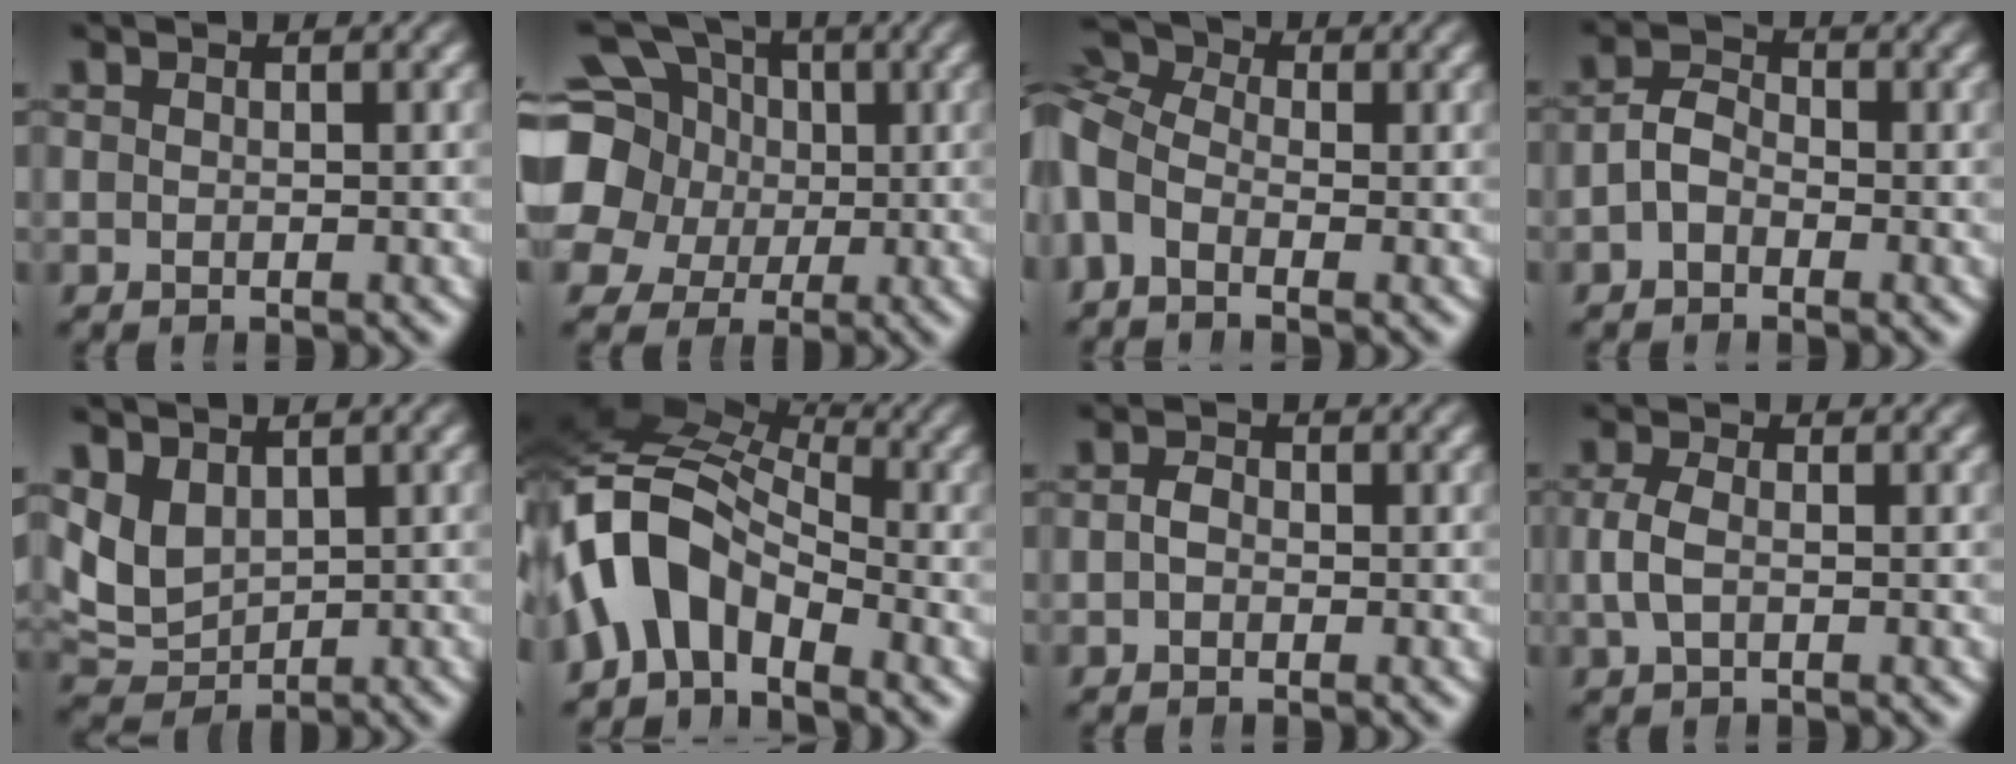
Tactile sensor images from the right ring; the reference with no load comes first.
{"total": 13.8, "force": [2.1, 12.0, 6.5], "torque": [-0.146, -0.023, 0.027]}
{"total": 7.3, "force": [1.1, 6.0, 3.9], "torque": [-0.080, 0.007, -0.001]}
{"total": 3.7, "force": [-0.9, 3.0, 1.9], "torque": [-0.044, -0.006, -0.019]}
{"total": 6.4, "force": [0.0, 5.7, 2.8], "torque": [-0.092, -0.031, 0.016]}
{"total": 11.2, "force": [0.7, 8.9, 6.8], "torque": [-0.162, -0.006, -0.002]}
{"total": 1.2, "force": [-0.6, 0.9, 0.5], "torque": [-0.015, -0.005, -0.009]}
{"total": 2.2, "force": [-0.3, 1.4, 1.6], "torque": [-0.049, -0.009, 0.001]}